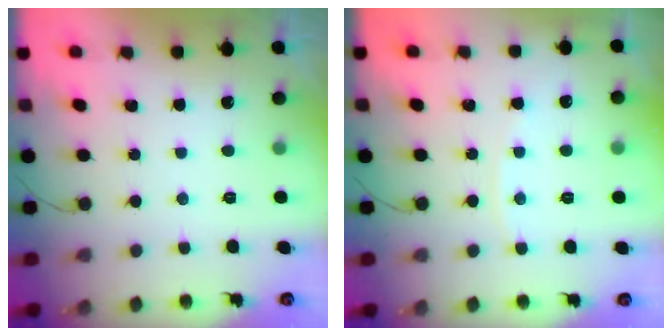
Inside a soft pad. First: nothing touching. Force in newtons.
{"total": 4.0, "press": 4.0, "slide": 0.5}